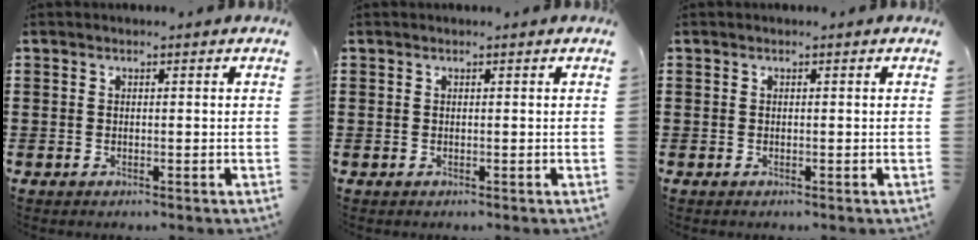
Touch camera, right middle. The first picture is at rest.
{"total": 0.0}
{"total": 0.0}